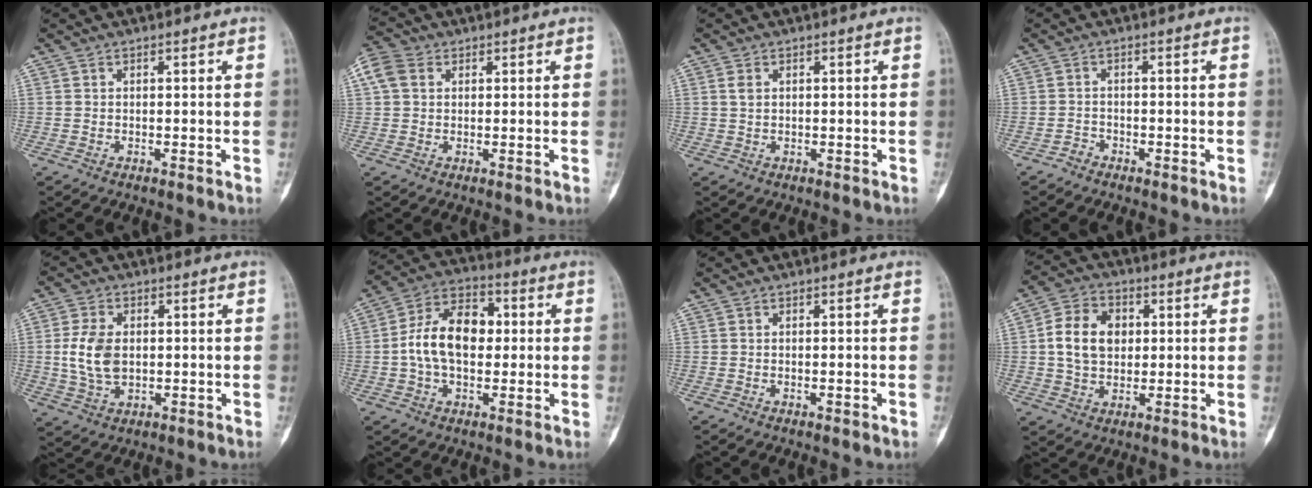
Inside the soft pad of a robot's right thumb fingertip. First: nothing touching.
{"total": 5.7, "force": [1.8, 4.4, 3.2], "torque": [-0.067, 0.016, 0.030]}
{"total": 1.7, "force": [0.5, 1.2, 1.1], "torque": [-0.018, 0.002, 0.012]}
{"total": 1.4, "force": [-1.2, 0.7, 0.0], "torque": [0.002, 0.004, -0.027]}
{"total": 8.5, "force": [0.3, 5.7, 6.3], "torque": [-0.118, 0.002, 0.012]}
{"total": 13.5, "force": [0.4, 8.8, 10.3], "torque": [-0.166, 0.029, -0.002]}
{"total": 1.2, "force": [-0.3, 0.3, 1.1], "torque": [-0.014, 0.001, -0.002]}
{"total": 10.8, "force": [1.4, 8.1, 7.0], "torque": [-0.098, 0.006, 0.021]}